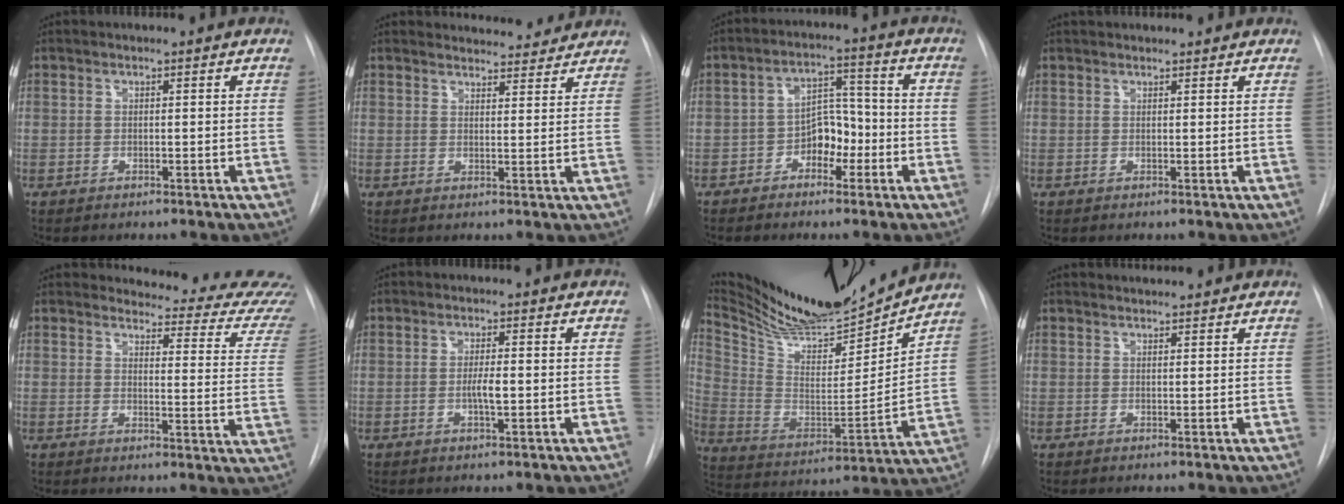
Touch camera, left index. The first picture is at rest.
{"total": 7.4, "force": [7.2, 1.8, 0.7], "torque": [0.006, 0.000, 0.078]}
{"total": 5.9, "force": [-2.9, 3.5, 3.7], "torque": [-0.056, 0.020, -0.052]}
{"total": 3.8, "force": [3.6, 0.7, 1.1], "torque": [-0.012, 0.034, 0.047]}
{"total": 16.9, "force": [16.7, 1.5, 2.4], "torque": [-0.007, -0.125, 0.158]}
{"total": 2.3, "force": [-0.6, 0.2, 2.2], "torque": [-0.043, -0.004, -0.011]}
{"total": 21.7, "force": [20.2, 2.4, 7.7], "torque": [-0.151, -0.036, 0.329]}
{"total": 2.1, "force": [2.1, 0.1, 0.1], "torque": [-0.008, 0.015, 0.033]}